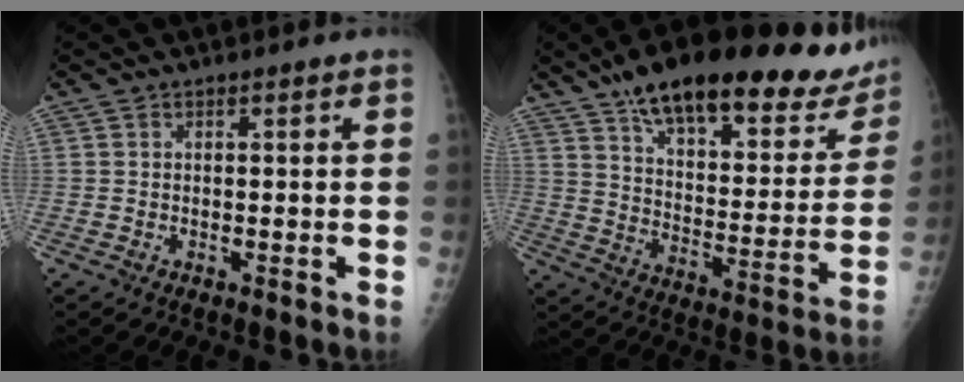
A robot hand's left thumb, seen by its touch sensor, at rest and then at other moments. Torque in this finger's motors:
{"motor_torque": [0.44, 0.45, 1.47, -1.30, 0.34]}